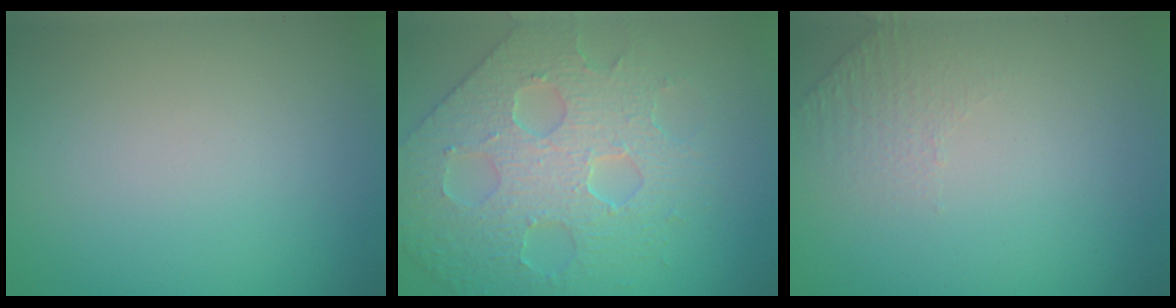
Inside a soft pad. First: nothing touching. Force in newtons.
{"total": 5.3, "press": 4.9, "slide": 2.0}
{"total": 1.2, "press": 0.7, "slide": 0.9}